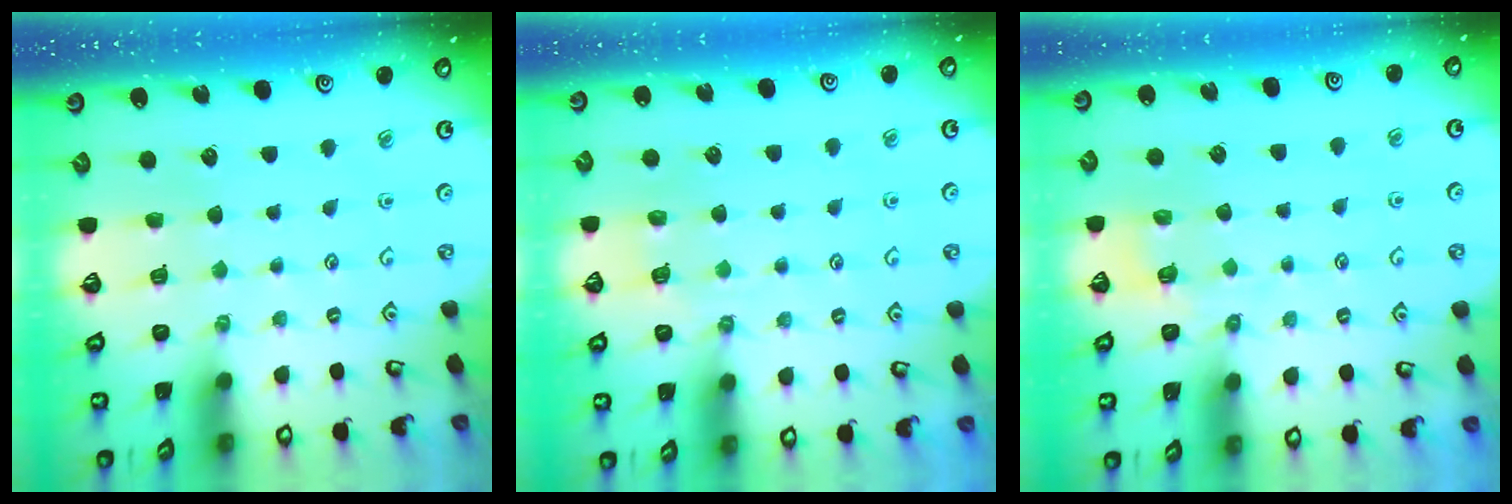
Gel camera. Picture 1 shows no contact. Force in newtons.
{"total": 3.8, "press": 3.7, "slide": 0.9}
{"total": 2.3, "press": 1.7, "slide": 1.6}